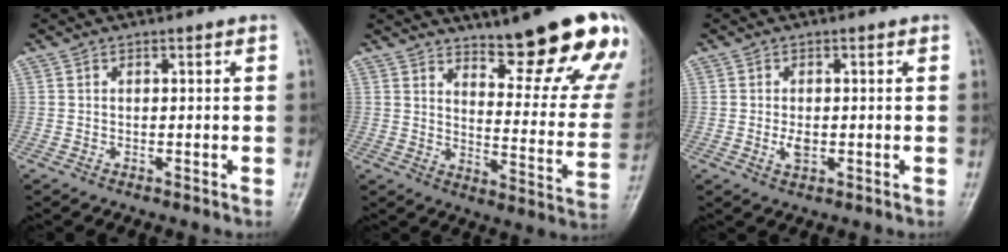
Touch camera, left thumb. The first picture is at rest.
{"total": 22.0, "force": [15.3, 5.2, 15.0], "torque": [-0.160, -0.096, 0.204]}
{"total": 2.6, "force": [-0.3, 1.6, 2.0], "torque": [-0.035, -0.003, -0.006]}